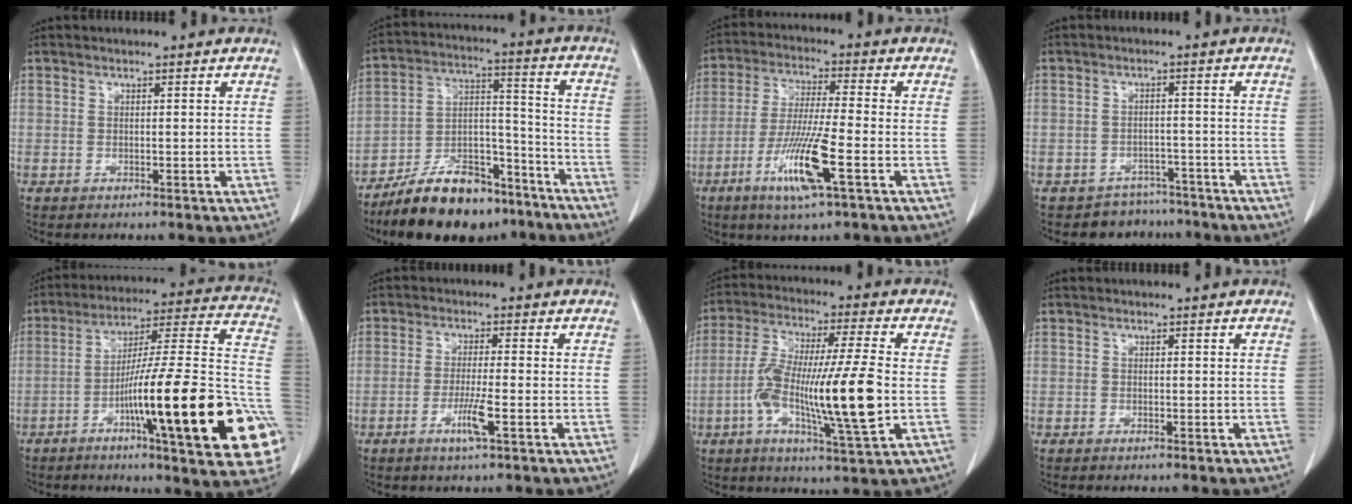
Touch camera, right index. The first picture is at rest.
{"total": 17.2, "force": [-13.4, 6.5, 8.8], "torque": [-0.151, 0.029, -0.224]}
{"total": 10.9, "force": [-4.6, 0.2, 9.9], "torque": [-0.198, -0.018, -0.087]}
{"total": 5.3, "force": [-4.5, 2.7, -0.7], "torque": [0.016, 0.021, -0.065]}
{"total": 28.9, "force": [-9.2, 2.5, 27.2], "torque": [-0.300, -0.002, -0.140]}
{"total": 4.4, "force": [-1.9, -0.2, 4.0], "torque": [-0.079, -0.008, -0.036]}
{"total": 16.2, "force": [-2.9, 0.9, 15.9], "torque": [-0.296, -0.004, -0.052]}
{"total": 0.6, "force": [-0.5, 0.0, 0.3], "torque": [-0.011, -0.002, -0.008]}